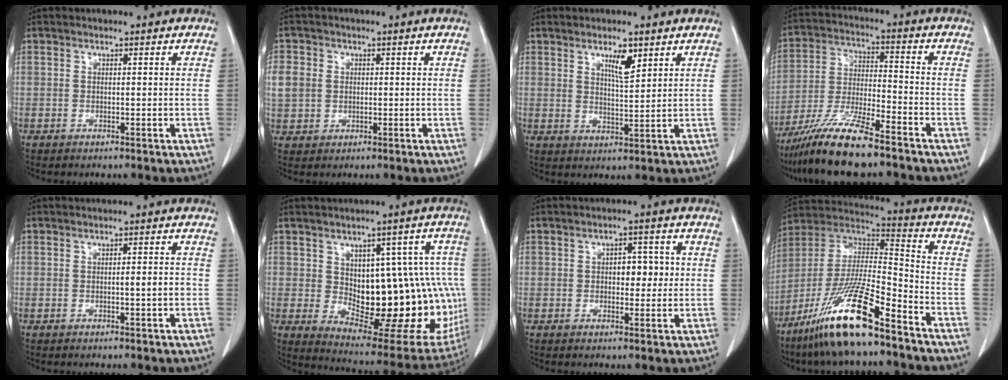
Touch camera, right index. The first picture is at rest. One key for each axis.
{"total": 8.0, "fx": 1.1, "fy": 7.2, "fz": 3.3, "tx": -0.108, "ty": 0.018, "tz": 0.029}
{"total": 4.4, "fx": 2.6, "fy": 0.9, "fz": 3.4, "tx": -0.062, "ty": -0.004, "tz": 0.047}
{"total": 12.0, "fx": -9.3, "fy": 0.7, "fz": 7.5, "tx": -0.150, "ty": -0.025, "tz": -0.174}
{"total": 2.0, "fx": -0.4, "fy": 0.1, "fz": 2.0, "tx": -0.032, "ty": -0.001, "tz": -0.007}
{"total": 21.9, "fx": -0.8, "fy": 9.7, "fz": 19.7, "tx": -0.188, "ty": 0.022, "tz": 0.024}
{"total": 4.4, "fx": 0.4, "fy": 2.3, "fz": 3.7, "tx": -0.049, "ty": 0.011, "tz": 0.007}
{"total": 18.3, "fx": -12.2, "fy": 1.9, "fz": 13.5, "tx": -0.289, "ty": -0.024, "tz": -0.227}